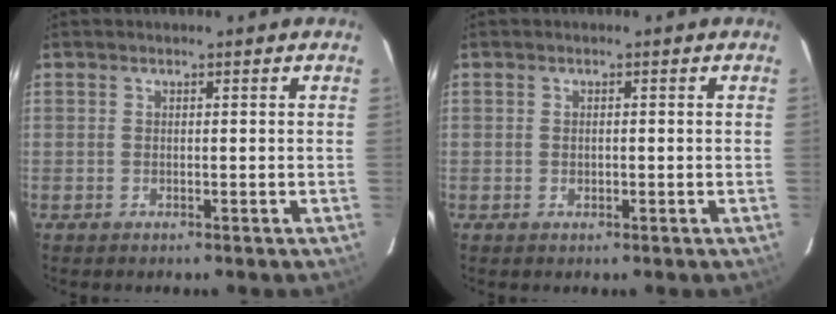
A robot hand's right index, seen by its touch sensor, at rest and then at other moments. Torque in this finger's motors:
{"motor_torque": [-0.13, 0.07, -0.04, 0.00]}